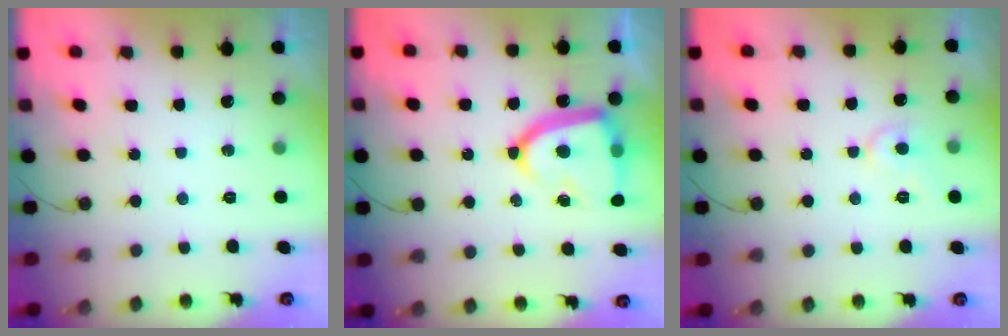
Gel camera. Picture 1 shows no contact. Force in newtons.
{"total": 16.7, "press": 16.6, "slide": 1.5}
{"total": 5.5, "press": 5.5, "slide": 0.6}